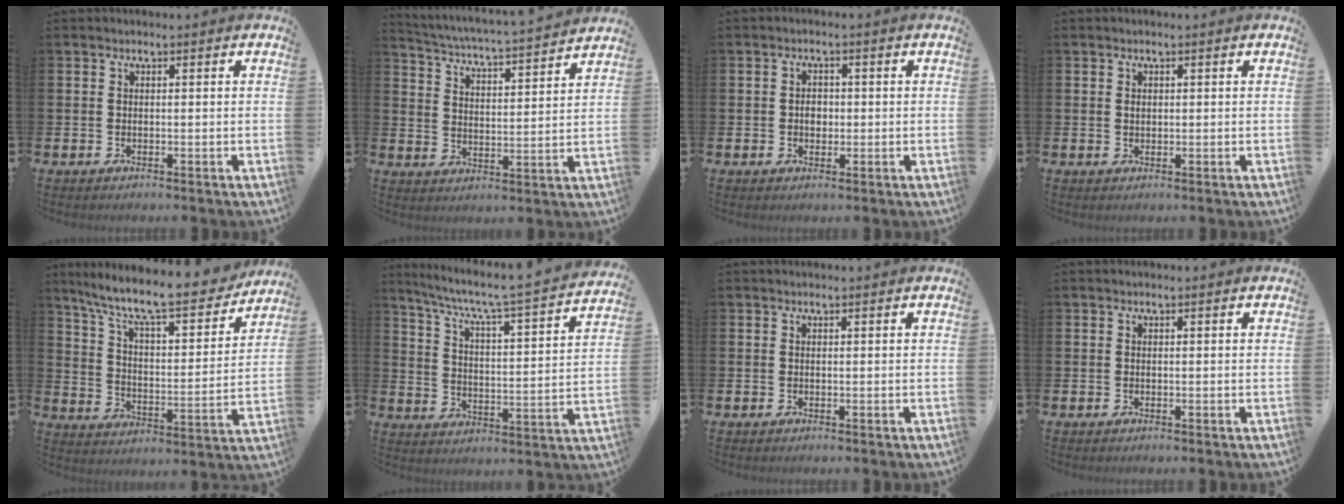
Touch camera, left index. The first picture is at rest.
{"total": 4.6, "force": [4.5, -0.2, 0.9], "torque": [-0.038, -0.044, 0.071]}
{"total": 2.1, "force": [-0.1, 1.6, 1.3], "torque": [-0.003, -0.001, -0.009]}
{"total": 0.7, "force": [0.3, 0.5, 0.3], "torque": [0.007, -0.002, 0.001]}
{"total": 10.7, "force": [9.4, 2.1, 4.8], "torque": [-0.116, -0.067, 0.154]}
{"total": 6.2, "force": [5.5, 0.2, 2.7], "torque": [-0.078, -0.052, 0.085]}
{"total": 0.0}
{"total": 0.0}